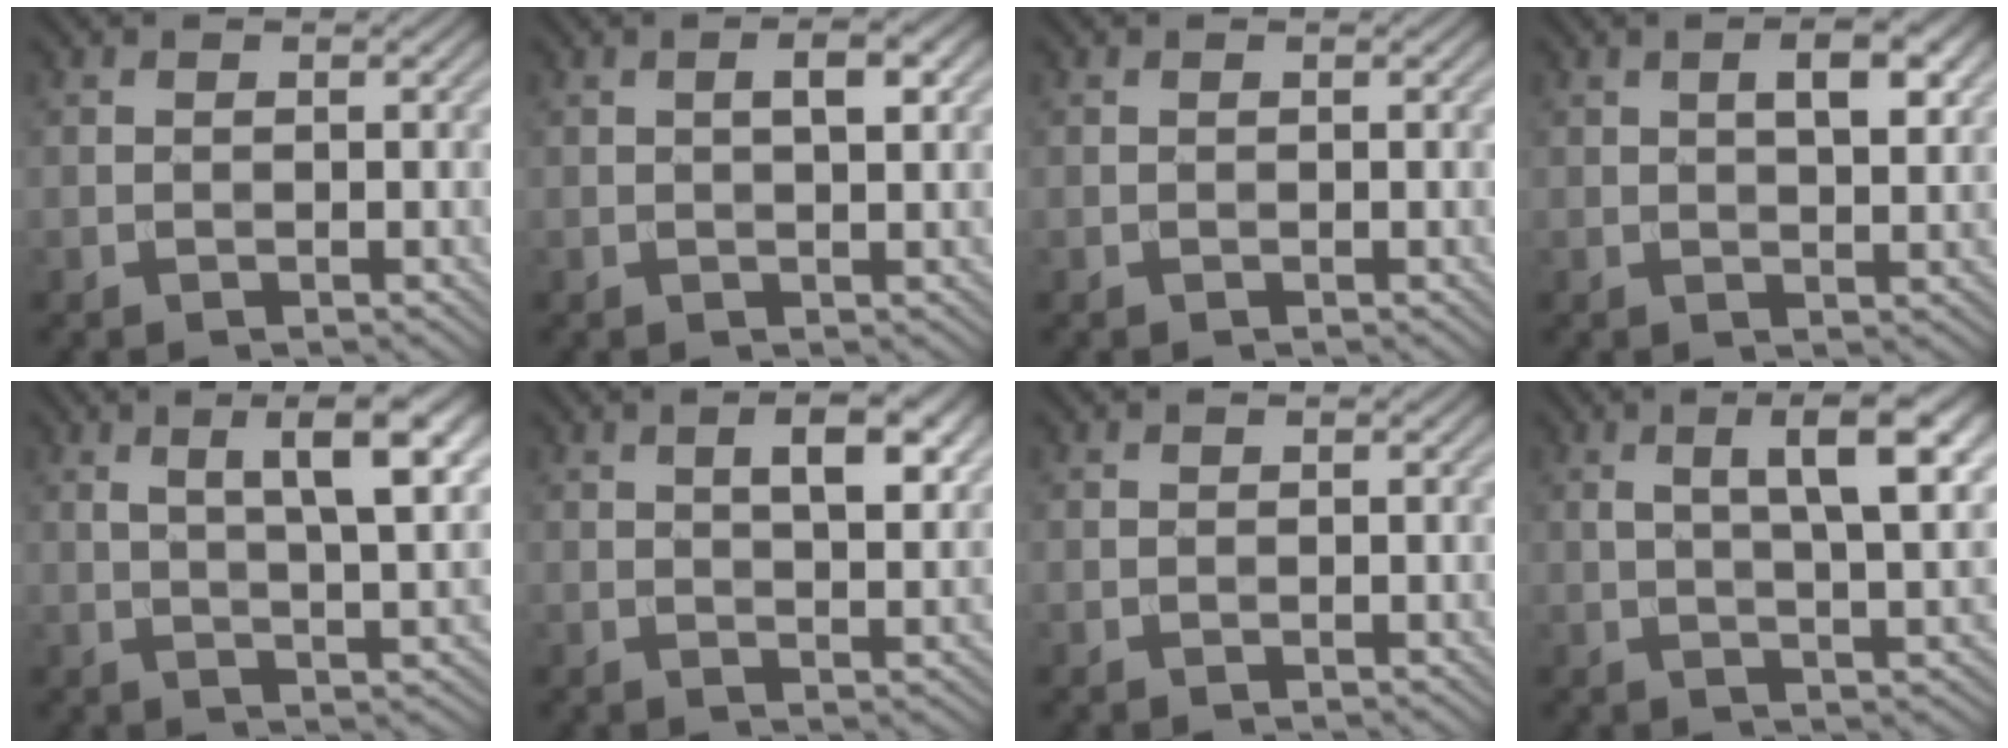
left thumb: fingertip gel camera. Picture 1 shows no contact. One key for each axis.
{"total": 2.7, "fx": 0.6, "fy": 0.8, "fz": 2.5, "tx": -0.040, "ty": 0.004, "tz": 0.009}
{"total": 0.0}
{"total": 4.4, "fx": 1.4, "fy": 1.6, "fz": 3.9, "tx": -0.067, "ty": 0.002, "tz": 0.023}
{"total": 8.4, "fx": 3.2, "fy": 1.8, "fz": 7.6, "tx": -0.113, "ty": 0.013, "tz": 0.051}
{"total": 5.6, "fx": 1.8, "fy": 2.1, "fz": 4.9, "tx": -0.078, "ty": 0.001, "tz": 0.030}
{"total": 0.0}
{"total": 7.8, "fx": 2.4, "fy": 1.6, "fz": 7.3, "tx": -0.115, "ty": 0.008, "tz": 0.041}